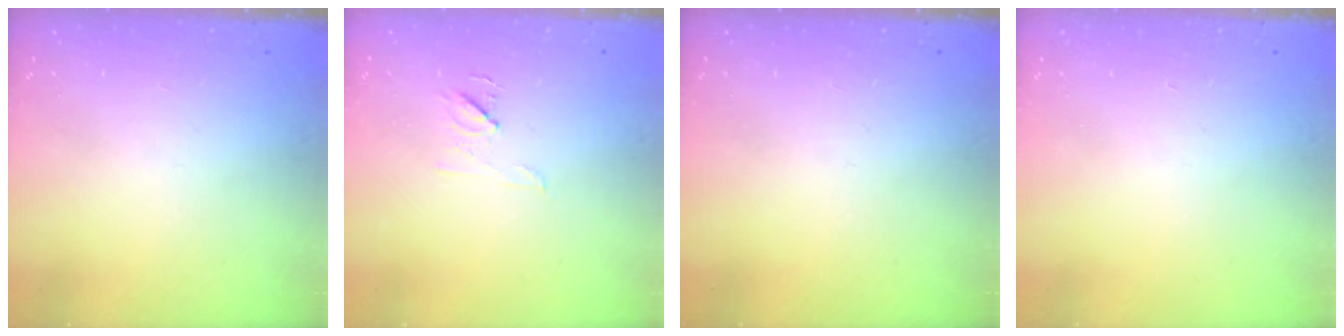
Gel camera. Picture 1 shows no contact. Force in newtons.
{"total": 5.9, "press": 5.9, "slide": 0.9}
{"total": 0.0}
{"total": 0.0}